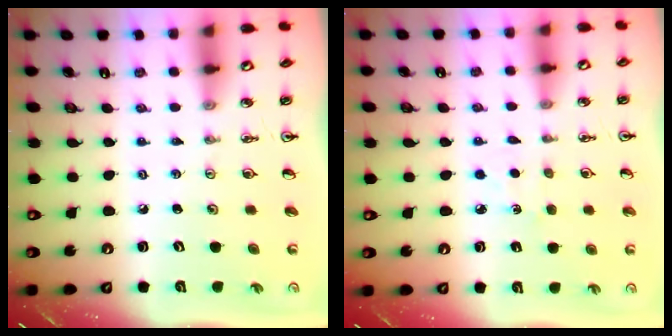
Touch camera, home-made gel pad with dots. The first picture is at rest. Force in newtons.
{"total": 3.8, "press": 3.8, "slide": 0.4}